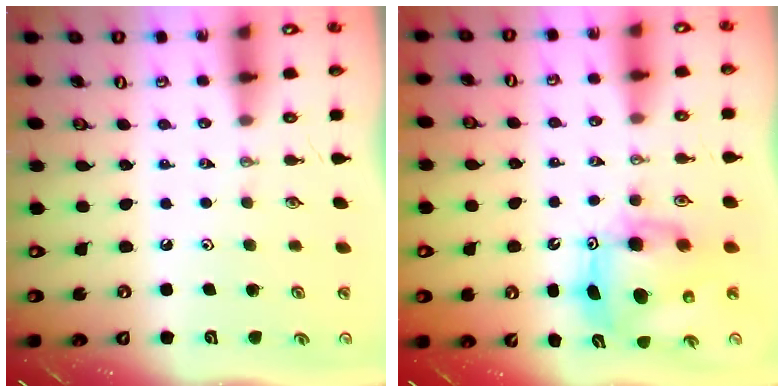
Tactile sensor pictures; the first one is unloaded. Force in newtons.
{"total": 10.8, "press": 10.8, "slide": 0.9}